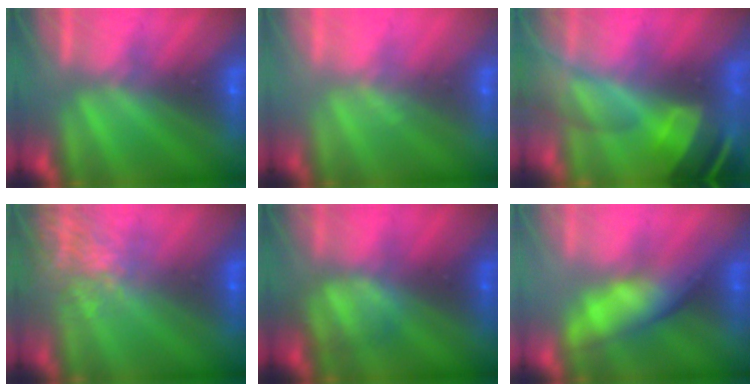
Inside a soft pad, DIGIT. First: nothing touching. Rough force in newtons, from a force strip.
{"total": 2.2}
{"total": 7.7}
{"total": 7.8}
{"total": 2.5}
{"total": 3.7}